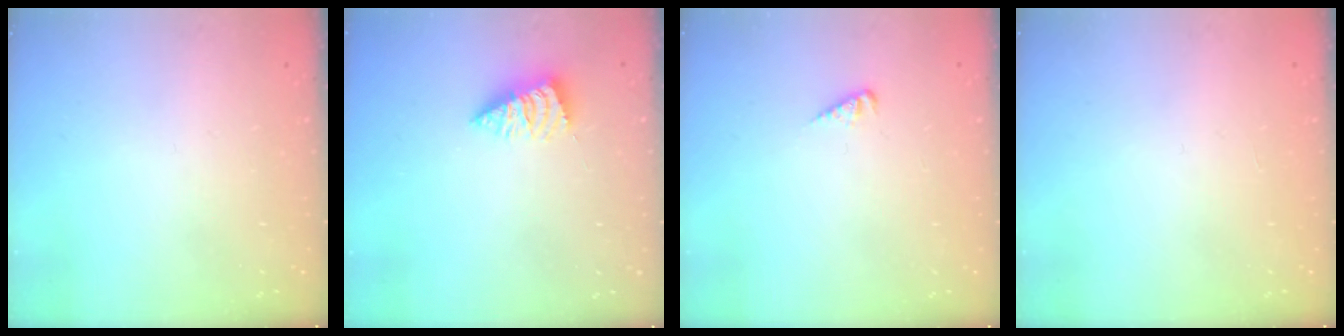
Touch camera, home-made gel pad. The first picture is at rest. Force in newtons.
{"total": 0.9, "press": 0.9, "slide": 0.1}
{"total": 1.9, "press": 1.8, "slide": 0.3}
{"total": 0.0}